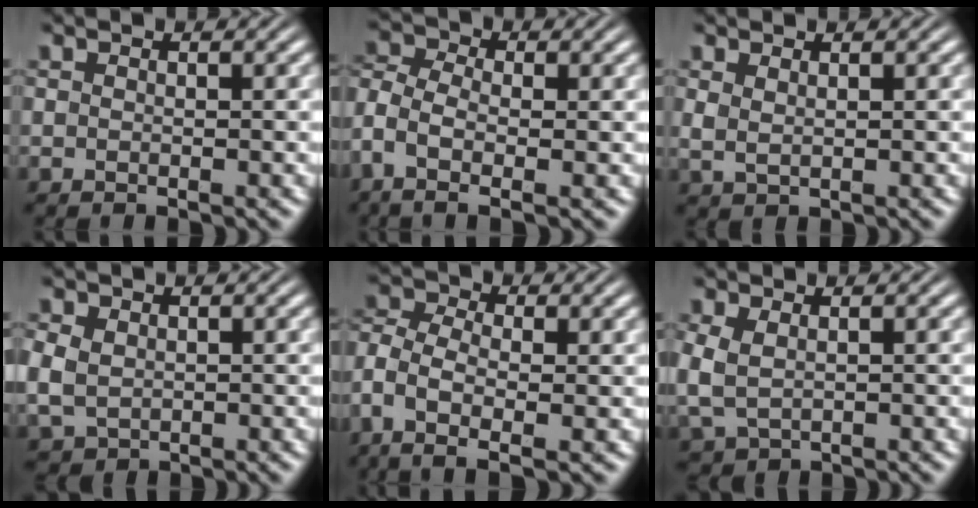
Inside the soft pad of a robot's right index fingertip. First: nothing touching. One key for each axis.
{"total": 5.4, "fx": -0.5, "fy": 3.9, "fz": 3.7, "tx": -0.109, "ty": -0.019, "tz": -0.008}
{"total": 1.4, "fx": 0.9, "fy": 0.7, "fz": 0.8, "tx": -0.020, "ty": -0.006, "tz": 0.026}
{"total": 4.1, "fx": -0.2, "fy": 3.7, "fz": 1.7, "tx": -0.056, "ty": -0.023, "tz": 0.012}
{"total": 6.5, "fx": -1.0, "fy": 4.4, "fz": 4.6, "tx": -0.131, "ty": -0.034, "tz": -0.005}
{"total": 4.1, "fx": 0.1, "fy": 3.6, "fz": 2.0, "tx": -0.064, "ty": -0.019, "tz": 0.017}